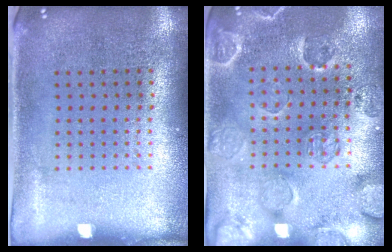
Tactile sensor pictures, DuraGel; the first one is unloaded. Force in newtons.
{"total": 2.5, "press": 2.1, "slide": 1.3}